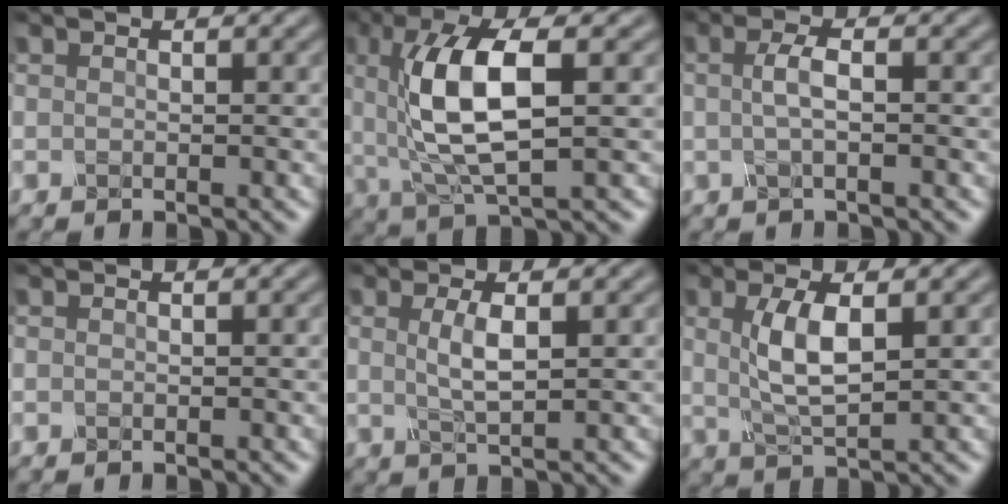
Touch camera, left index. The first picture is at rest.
{"total": 8.4, "force": [1.1, 2.9, 7.8], "torque": [-0.155, -0.001, 0.022]}
{"total": 2.2, "force": [0.1, 0.6, 2.1], "torque": [-0.044, 0.005, -0.001]}
{"total": 0.0}
{"total": 2.7, "force": [0.6, 0.7, 2.5], "torque": [-0.053, 0.000, 0.014]}
{"total": 4.4, "force": [1.0, 1.4, 4.1], "torque": [-0.088, 0.000, 0.022]}